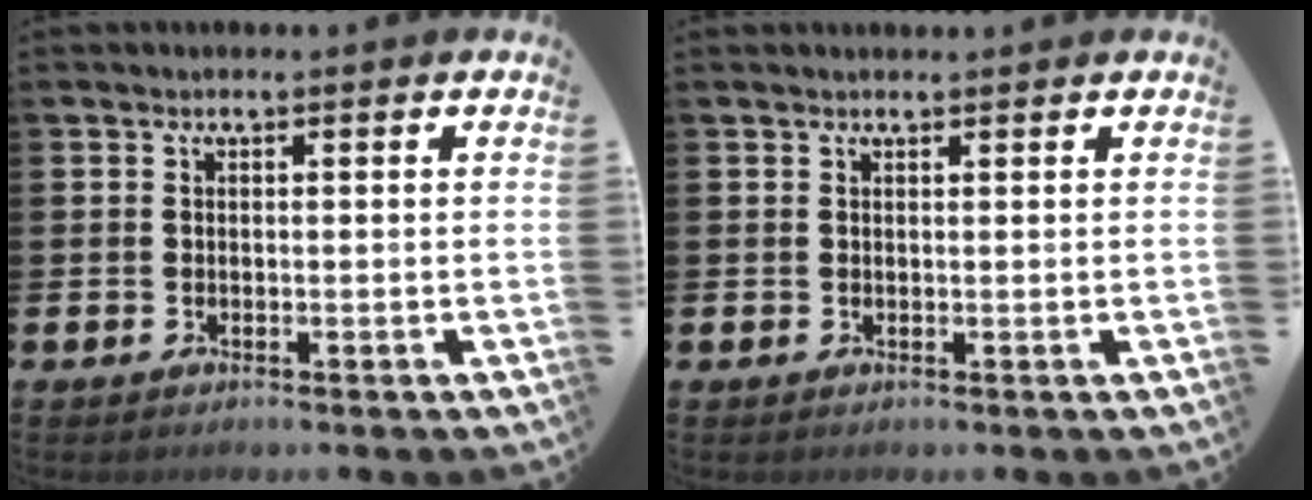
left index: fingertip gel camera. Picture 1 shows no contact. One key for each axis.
{"total": 0.6, "fx": 0.6, "fy": 0.0, "fz": 0.1, "tx": 0.010, "ty": -0.005, "tz": 0.009}